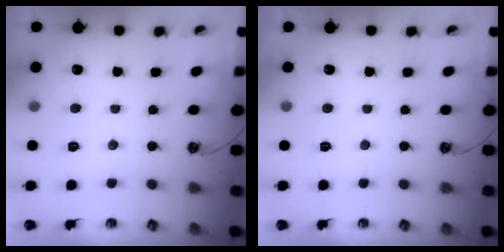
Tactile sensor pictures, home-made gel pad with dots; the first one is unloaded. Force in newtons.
{"total": 0.0}